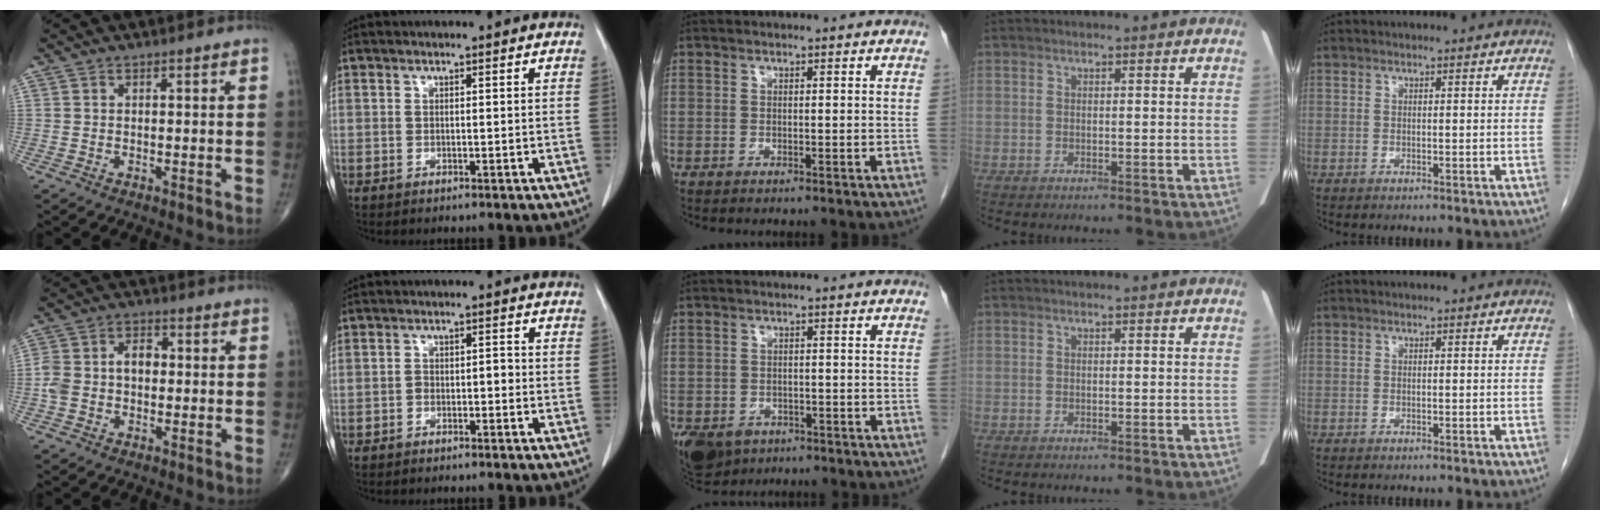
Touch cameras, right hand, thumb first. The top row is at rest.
{"thumb": {"total": 7.4, "force": [-0.4, 5.1, 5.3], "torque": [-0.103, 0.031, -0.012]}, "index": {"total": 2.1, "force": [-0.8, 1.1, 1.5], "torque": [-0.021, 0.011, -0.011]}, "middle": {"total": 11.0, "force": [-5.9, 8.2, 4.4], "torque": [-0.122, -0.012, -0.080]}}